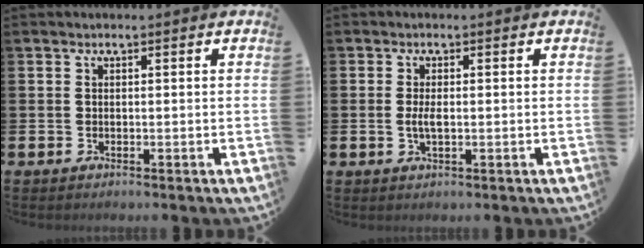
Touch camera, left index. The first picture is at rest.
{"total": 2.2, "force": [-0.1, 0.8, 2.0], "torque": [-0.034, 0.000, -0.004]}